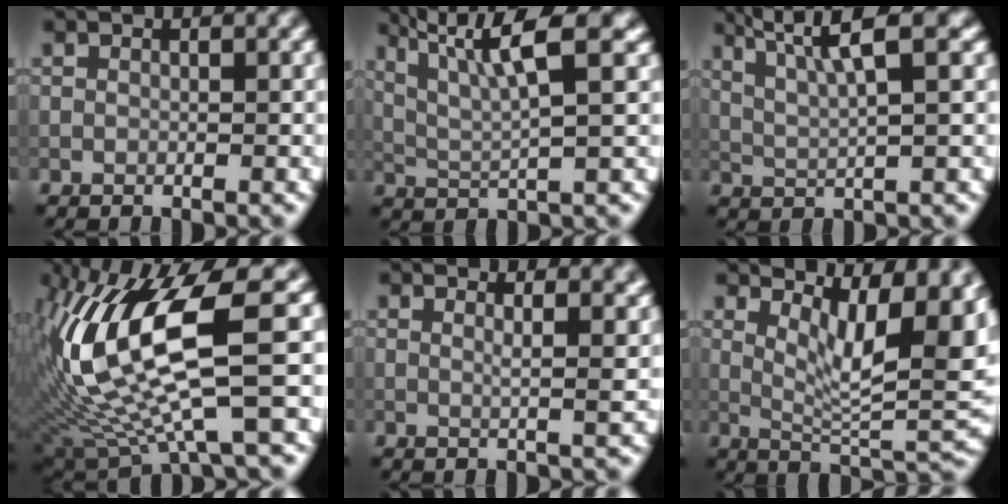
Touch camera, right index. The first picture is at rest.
{"total": 7.0, "force": [3.3, 1.6, 5.9], "torque": [-0.107, 0.012, 0.066]}
{"total": 5.2, "force": [2.6, 1.0, 4.4], "torque": [-0.080, 0.011, 0.046]}
{"total": 11.9, "force": [1.1, 3.2, 11.5], "torque": [-0.235, -0.012, 0.031]}
{"total": 4.1, "force": [2.4, 1.5, 2.9], "torque": [-0.023, 0.013, 0.014]}
{"total": 10.1, "force": [4.5, 3.2, 8.4], "torque": [-0.119, -0.003, 0.079]}